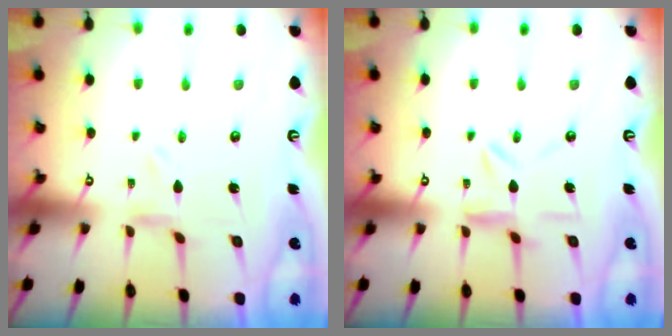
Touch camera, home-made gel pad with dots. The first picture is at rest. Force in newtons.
{"total": 7.0, "press": 6.9, "slide": 0.6}